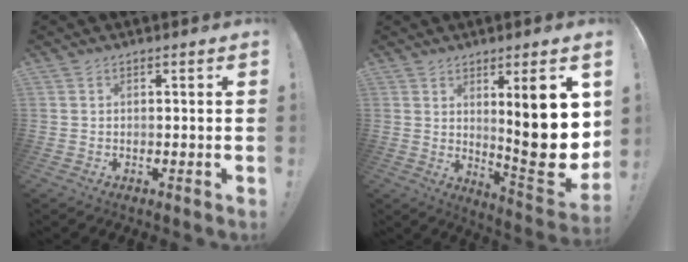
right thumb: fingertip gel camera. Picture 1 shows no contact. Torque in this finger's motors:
{"motor_torque": [1.52, 3.32, 0.29, 0.31, 0.14]}